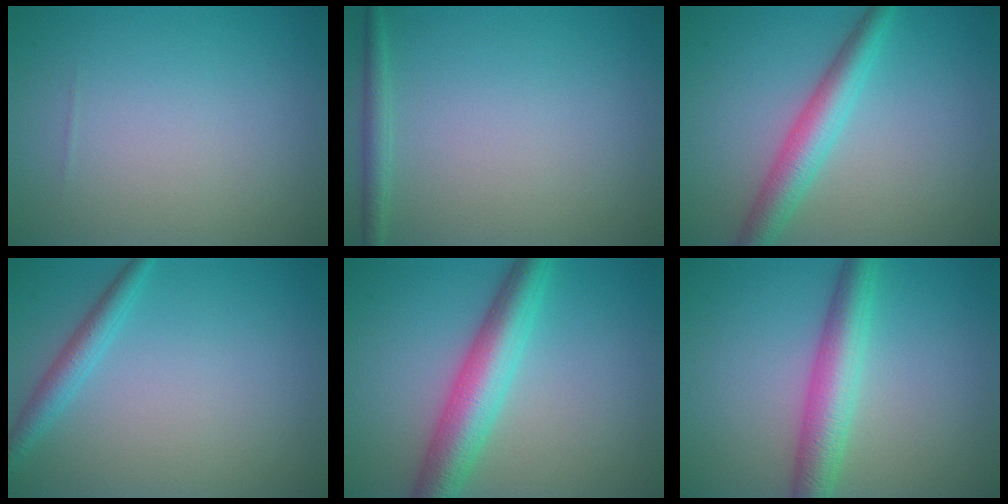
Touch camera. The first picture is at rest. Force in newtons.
{"total": 1.4, "press": 1.4, "slide": 0.1}
{"total": 4.1, "press": 4.1, "slide": 0.1}
{"total": 2.2, "press": 2.2, "slide": 0.1}
{"total": 6.1, "press": 6.1, "slide": 0.2}
{"total": 4.9, "press": 4.9, "slide": 0.1}